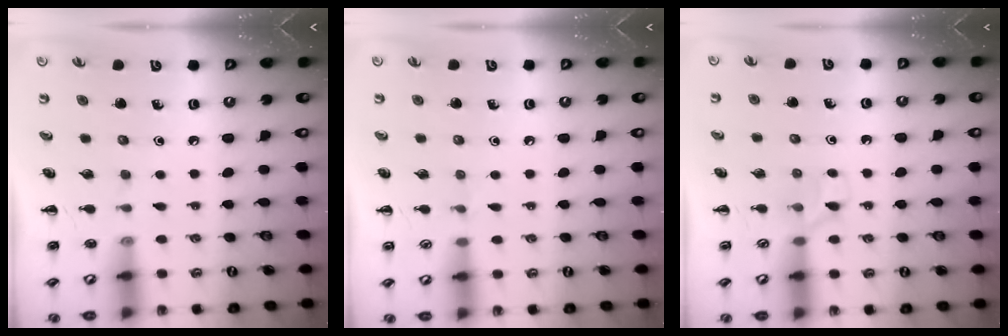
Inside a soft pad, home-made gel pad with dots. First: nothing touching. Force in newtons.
{"total": 2.9, "press": 2.7, "slide": 1.1}
{"total": 3.4, "press": 3.1, "slide": 1.3}